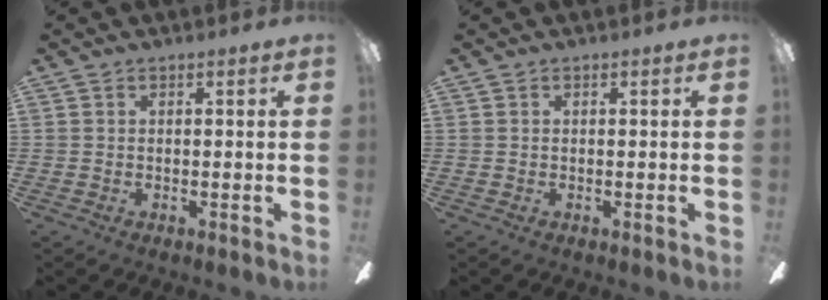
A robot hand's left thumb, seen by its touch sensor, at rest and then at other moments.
{"total": 0.0}